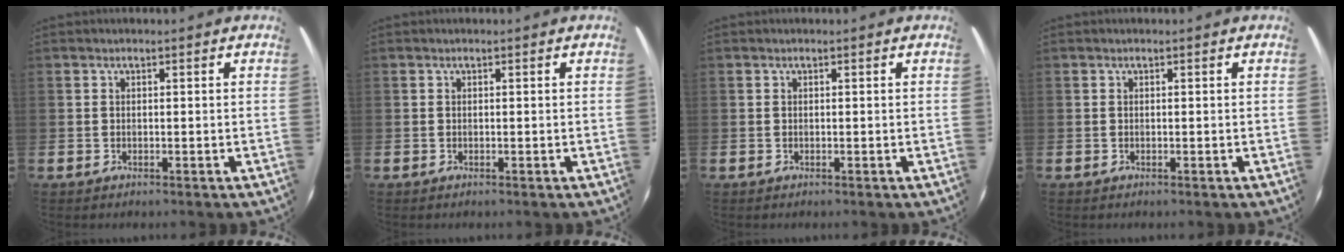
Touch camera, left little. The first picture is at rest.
{"total": 0.0}
{"total": 0.0}
{"total": 0.0}